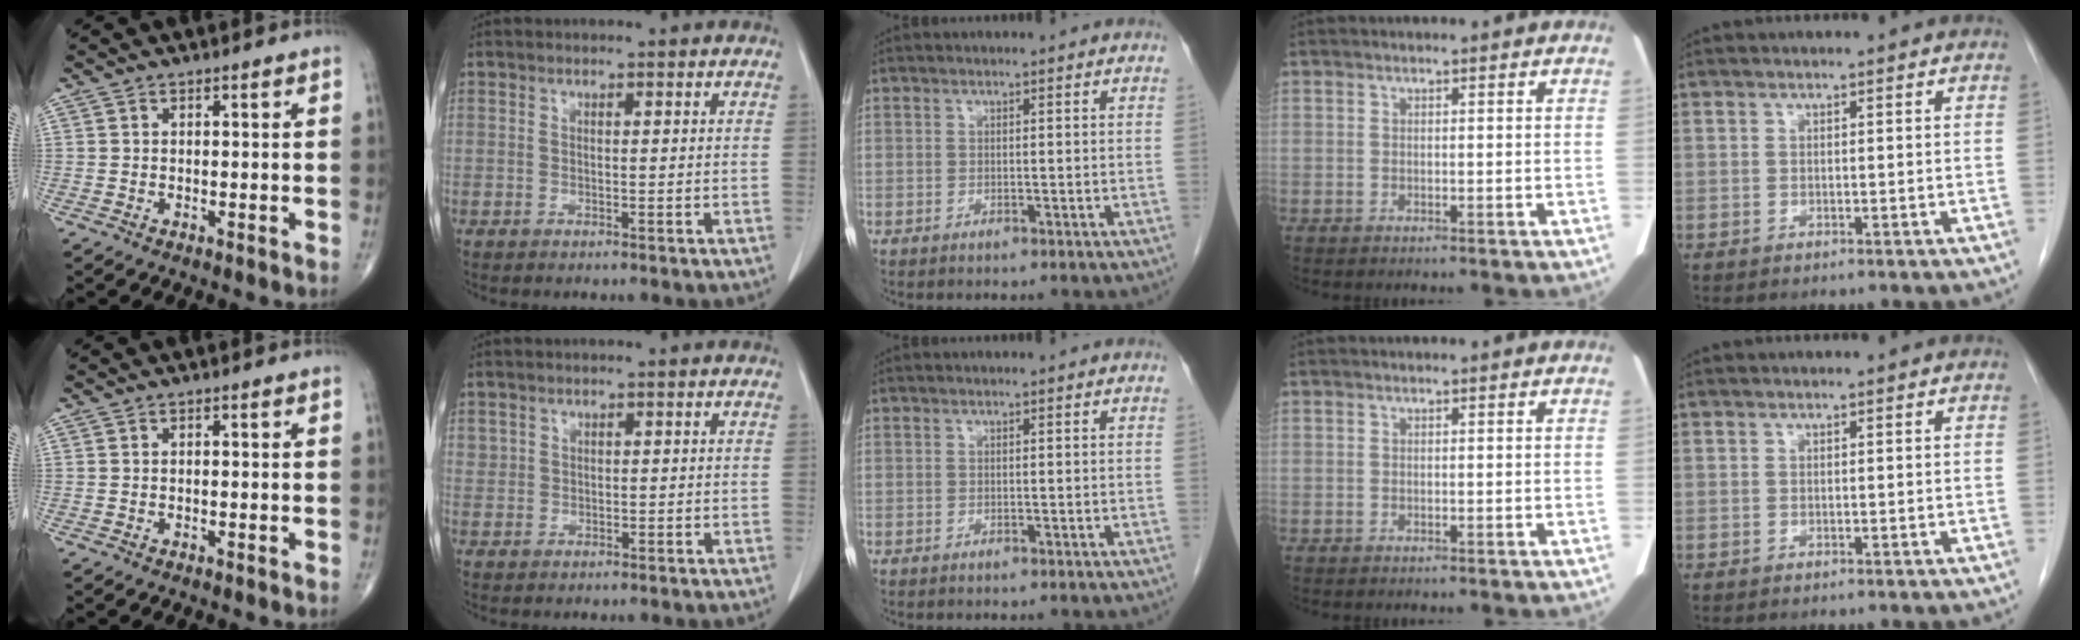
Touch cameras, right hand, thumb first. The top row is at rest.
{"index": {"total": 1.3, "force": [0.7, 1.1, 0.0], "torque": [0.009, 0.005, 0.011]}}